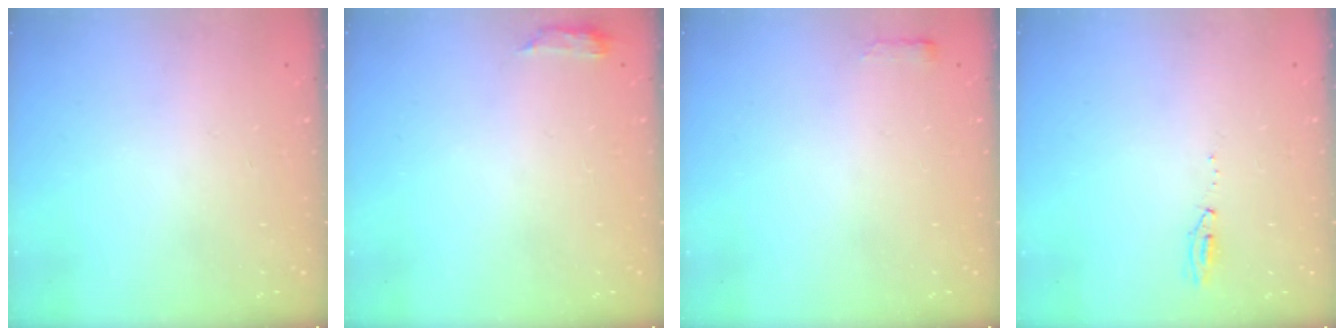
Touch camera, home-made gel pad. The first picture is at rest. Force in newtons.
{"total": 5.1, "press": 5.0, "slide": 0.9}
{"total": 2.4, "press": 2.4, "slide": 0.4}
{"total": 5.0, "press": 3.7, "slide": 3.3}